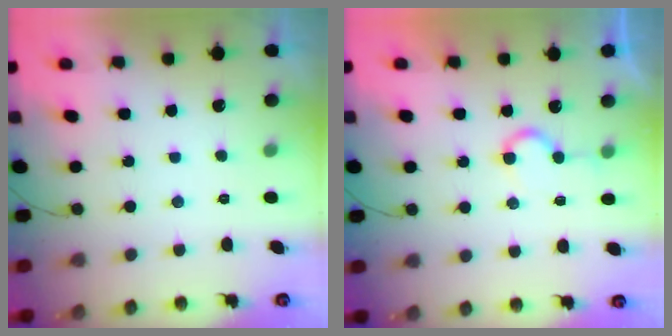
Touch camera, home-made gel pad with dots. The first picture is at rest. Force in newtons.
{"total": 6.6, "press": 6.6, "slide": 0.7}